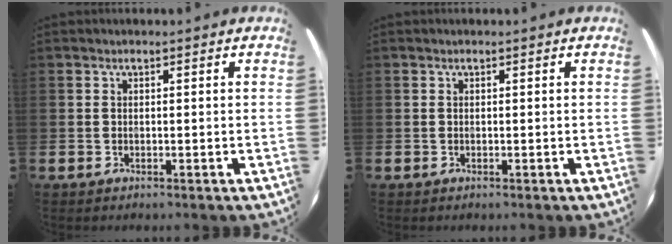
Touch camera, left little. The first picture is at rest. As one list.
[{"total": 0.0}]